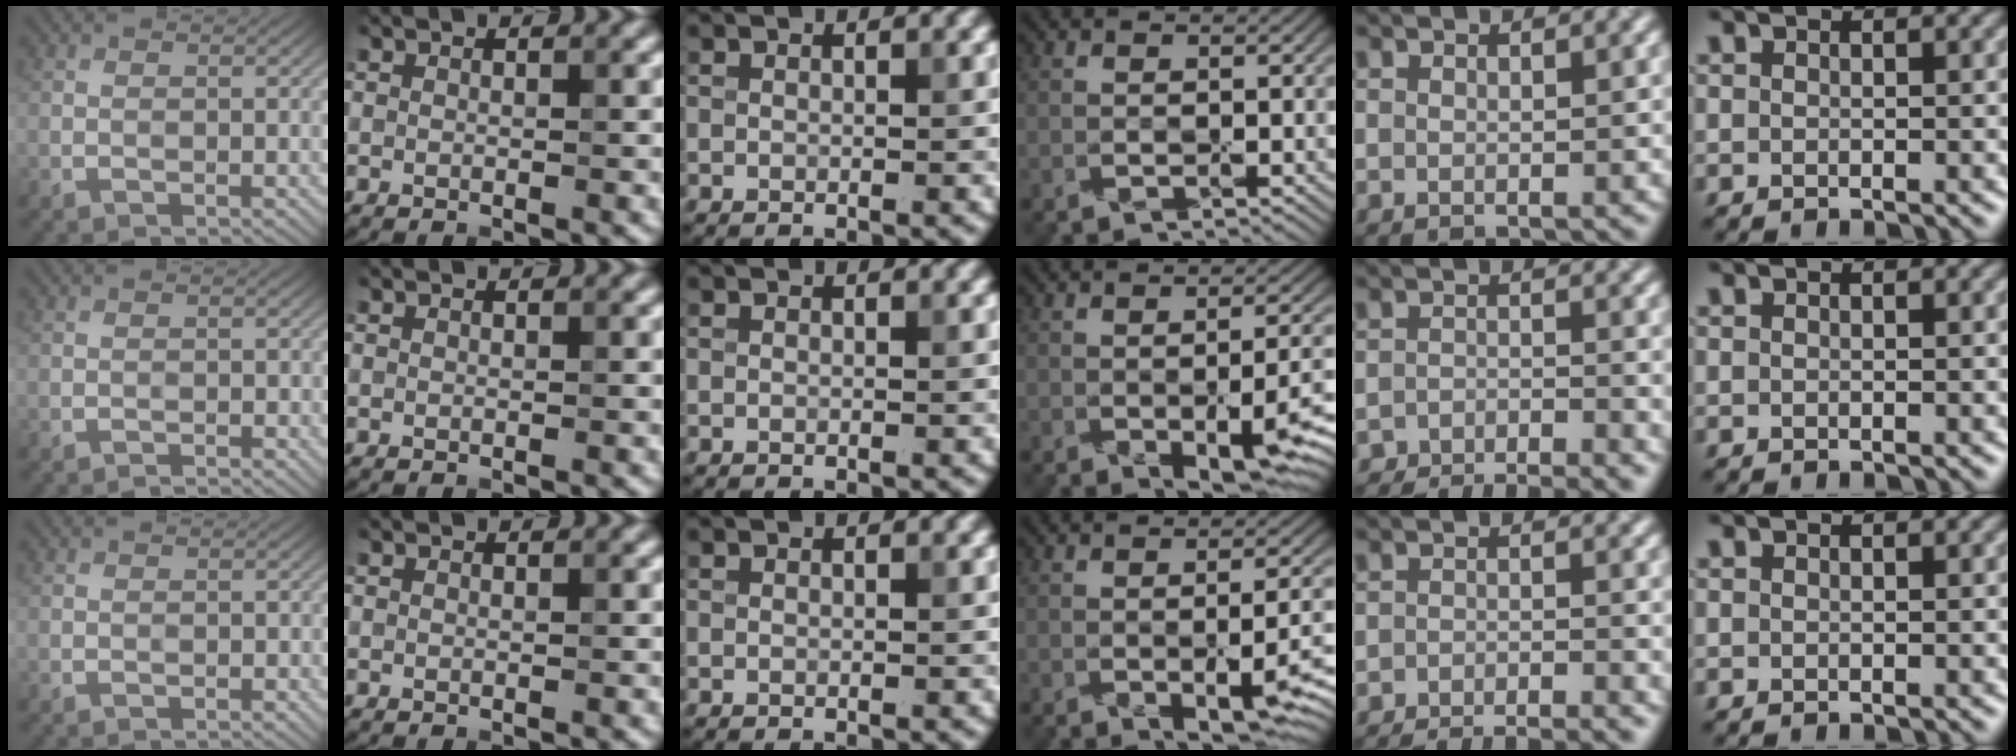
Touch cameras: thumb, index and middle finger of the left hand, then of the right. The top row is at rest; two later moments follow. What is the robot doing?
{"motion": "peel", "object": "plastic wrap"}